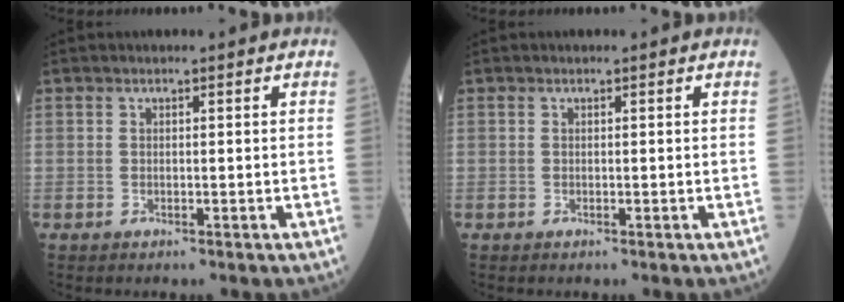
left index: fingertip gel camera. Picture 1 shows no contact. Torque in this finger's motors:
{"motor_torque": [0.00, 0.00, 0.00, 0.00]}